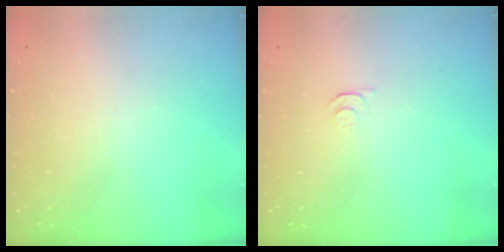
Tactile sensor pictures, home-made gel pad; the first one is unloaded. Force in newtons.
{"total": 3.8, "press": 3.7, "slide": 0.7}